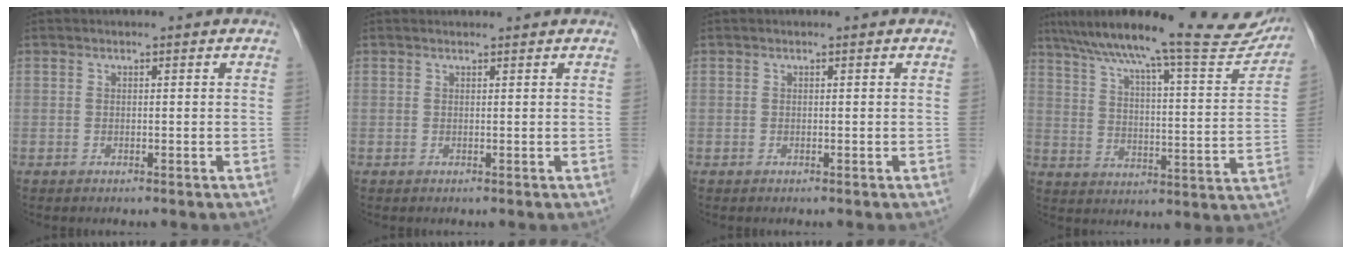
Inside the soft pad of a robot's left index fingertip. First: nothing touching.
{"total": 1.6, "force": [1.5, 0.2, 0.2], "torque": [-0.010, 0.016, 0.022]}
{"total": 0.0}
{"total": 25.5, "force": [22.4, 2.9, 11.9], "torque": [-0.188, -0.024, 0.297]}